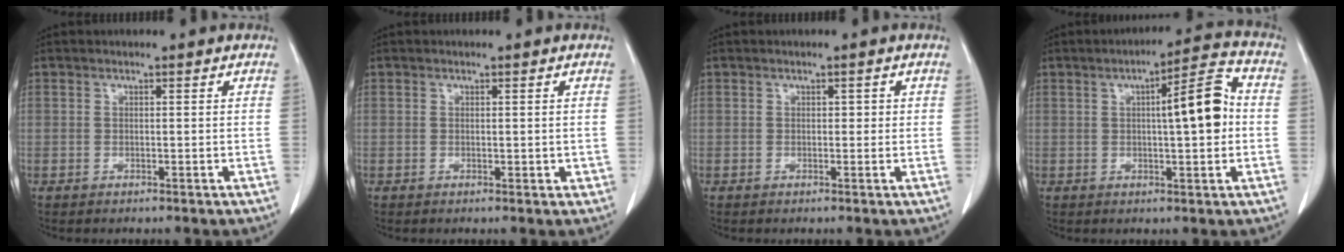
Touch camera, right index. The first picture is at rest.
{"total": 1.4, "force": [0.0, 0.8, 1.1], "torque": [-0.013, -0.002, 0.003]}
{"total": 1.1, "force": [0.2, 0.7, 0.8], "torque": [-0.008, 0.006, 0.001]}
{"total": 8.9, "force": [0.5, 1.5, 8.8], "torque": [-0.123, 0.021, 0.006]}